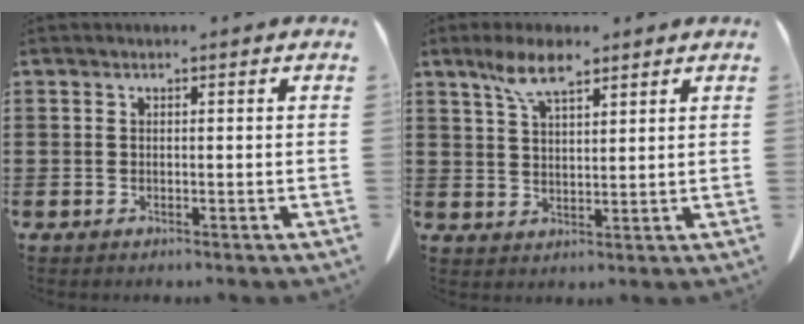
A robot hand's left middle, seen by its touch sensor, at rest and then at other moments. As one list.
[{"total": 6.5, "force": [4.3, 2.4, 4.2], "torque": [-0.094, 0.001, 0.078]}]